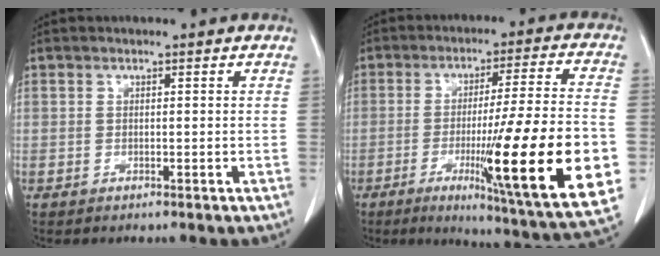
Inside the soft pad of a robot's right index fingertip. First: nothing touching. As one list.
[{"total": 23.8, "force": [-6.1, 0.1, 23.0], "torque": [-0.291, -0.040, -0.094]}]